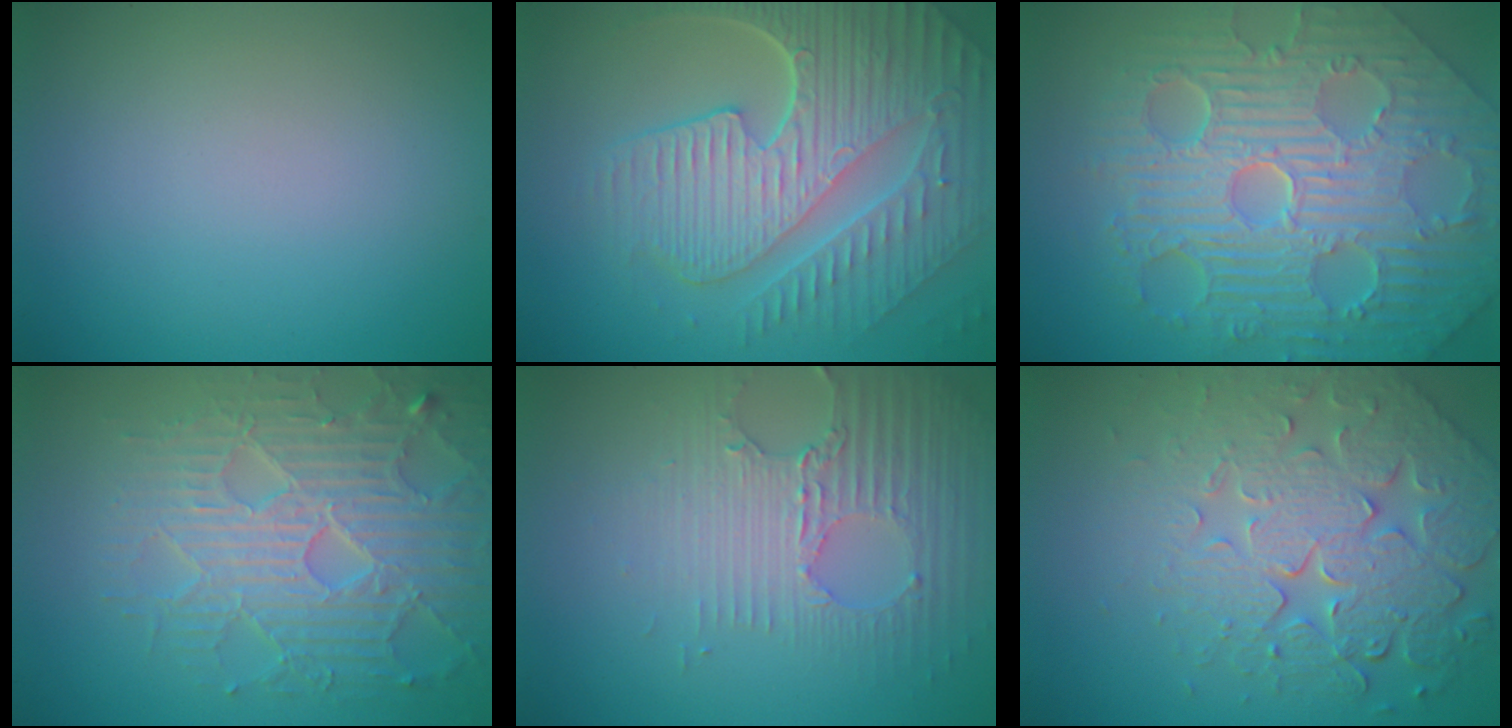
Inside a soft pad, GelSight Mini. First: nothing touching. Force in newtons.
{"total": 9.3, "press": 6.3, "slide": 6.9}
{"total": 11.7, "press": 7.7, "slide": 8.8}
{"total": 6.9, "press": 5.5, "slide": 4.0}
{"total": 3.6, "press": 3.3, "slide": 1.2}
{"total": 8.1, "press": 5.7, "slide": 5.7}